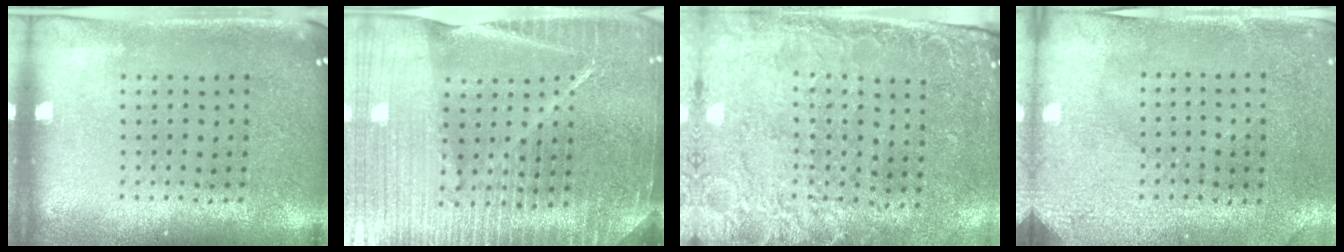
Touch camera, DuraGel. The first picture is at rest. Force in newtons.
{"total": 5.9, "press": 5.1, "slide": 2.8}
{"total": 2.6, "press": 2.3, "slide": 1.3}
{"total": 3.0, "press": 2.4, "slide": 1.7}